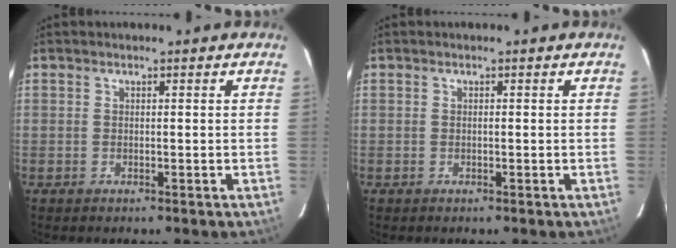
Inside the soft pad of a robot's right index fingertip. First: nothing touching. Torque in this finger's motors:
{"motor_torque": [0.02, 0.01, -0.03, 0.01]}